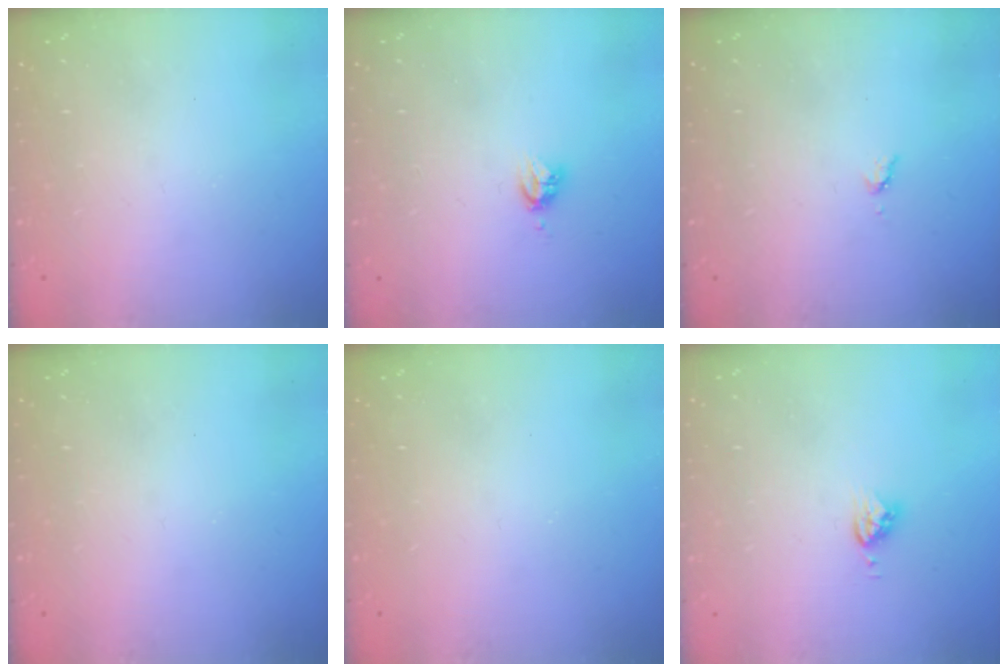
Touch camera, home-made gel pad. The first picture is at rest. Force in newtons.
{"total": 4.3, "press": 4.2, "slide": 0.6}
{"total": 3.5, "press": 3.5, "slide": 0.5}
{"total": 0.0}
{"total": 0.0}
{"total": 4.6, "press": 4.6, "slide": 0.2}